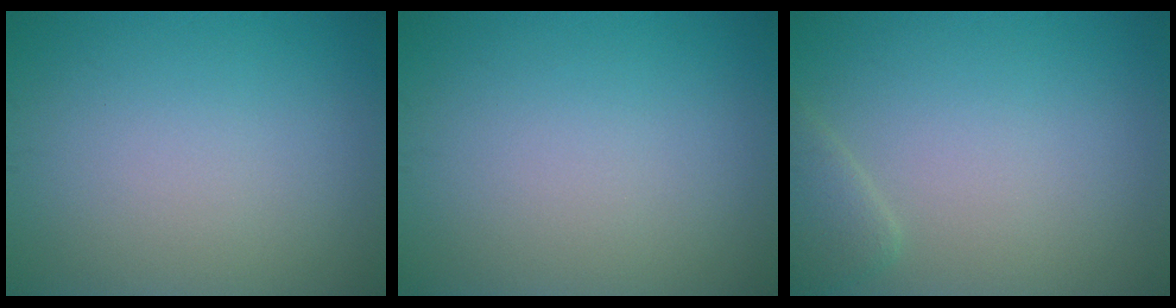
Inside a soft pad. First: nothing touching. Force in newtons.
{"total": 0.0}
{"total": 1.6, "press": 1.6, "slide": 0.2}